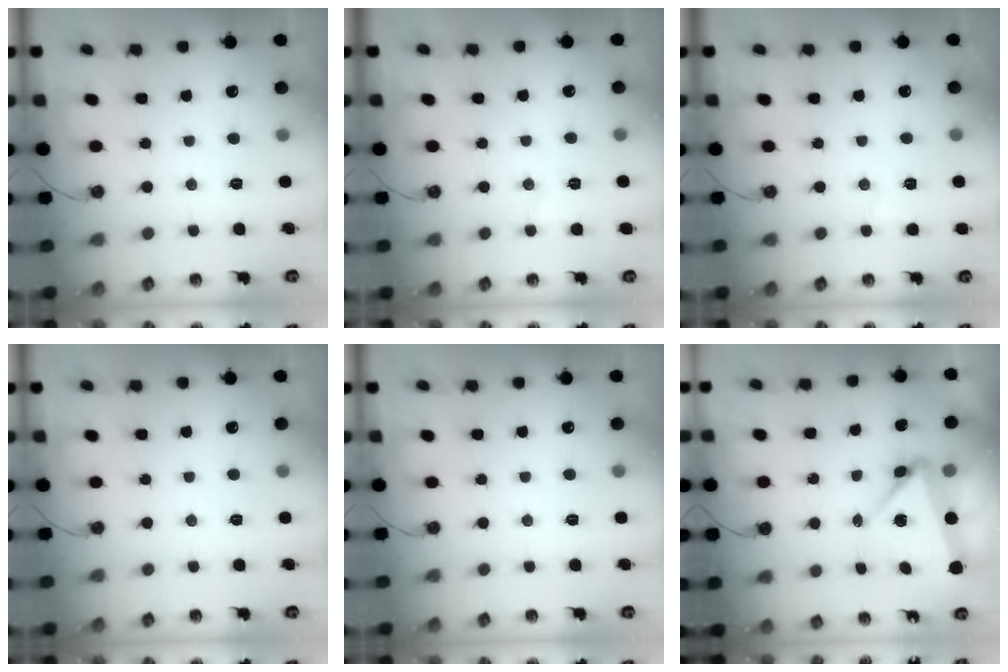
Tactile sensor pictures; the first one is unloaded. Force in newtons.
{"total": 5.0, "press": 4.6, "slide": 1.8}
{"total": 4.6, "press": 4.3, "slide": 1.8}
{"total": 0.0}
{"total": 0.0}
{"total": 5.8, "press": 5.8, "slide": 0.6}